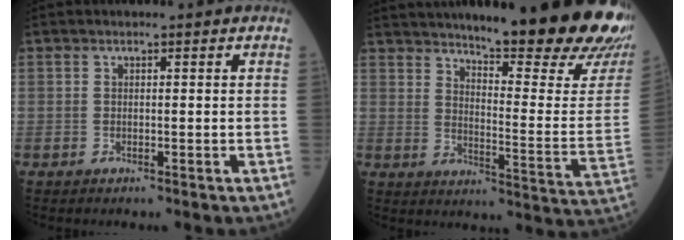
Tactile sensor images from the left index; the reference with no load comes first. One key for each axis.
{"total": 24.9, "fx": 21.0, "fy": 1.5, "fz": 13.3, "tx": -0.197, "ty": -0.085, "tz": 0.264}